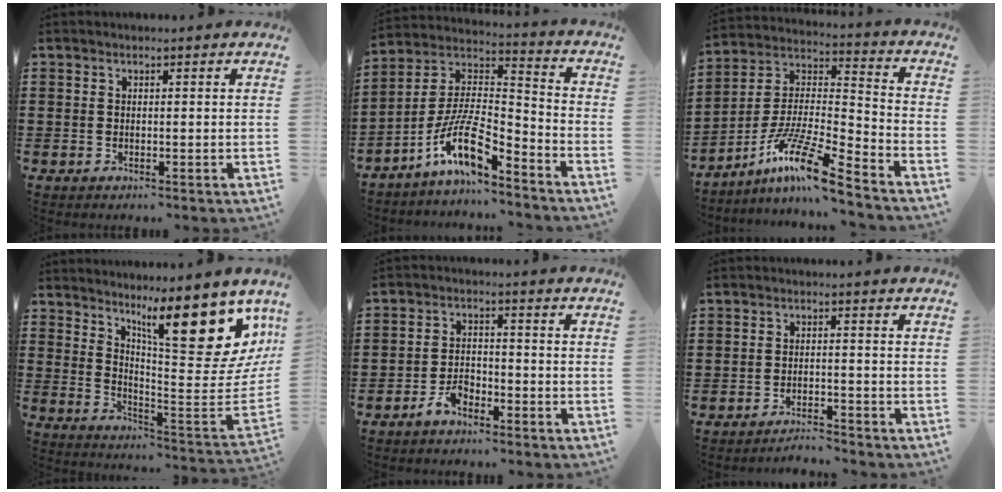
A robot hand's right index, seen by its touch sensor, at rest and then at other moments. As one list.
[{"total": 11.7, "force": [-7.4, 3.6, 8.4], "torque": [-0.179, 0.003, -0.144]}, {"total": 13.0, "force": [-9.7, 1.2, 8.6], "torque": [-0.173, 0.010, -0.190]}, {"total": 15.5, "force": [9.1, 3.9, 12.0], "torque": [-0.178, -0.069, 0.146]}, {"total": 3.5, "force": [-2.7, 1.6, 1.7], "torque": [-0.037, 0.010, -0.055]}, {"total": 2.6, "force": [-2.6, 0.0, 0.1], "torque": [-0.009, 0.002, -0.056]}]